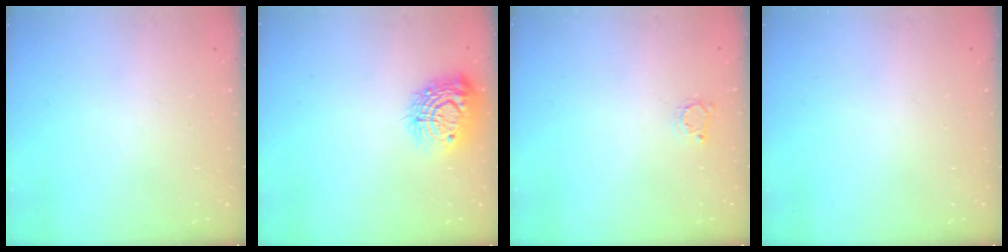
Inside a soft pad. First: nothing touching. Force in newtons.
{"total": 13.9, "press": 13.9, "slide": 0.9}
{"total": 2.8, "press": 2.7, "slide": 0.4}
{"total": 0.0}